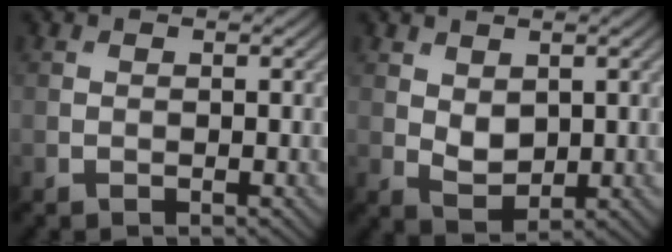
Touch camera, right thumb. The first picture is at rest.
{"total": 3.3, "force": [1.0, 2.2, 2.2], "torque": [-0.050, -0.007, 0.024]}